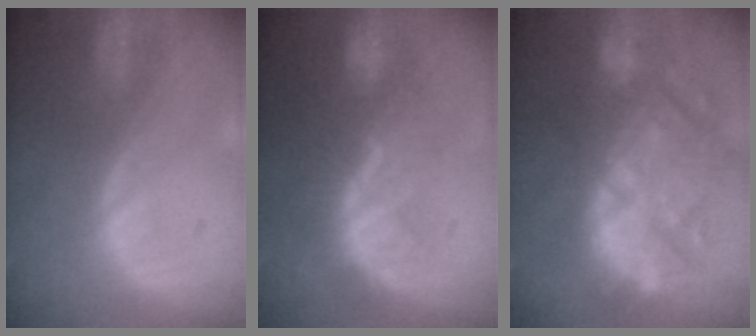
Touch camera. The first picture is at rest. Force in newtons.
{"total": 8.4, "press": 7.6, "slide": 3.5}
{"total": 12.5, "press": 12.0, "slide": 3.6}